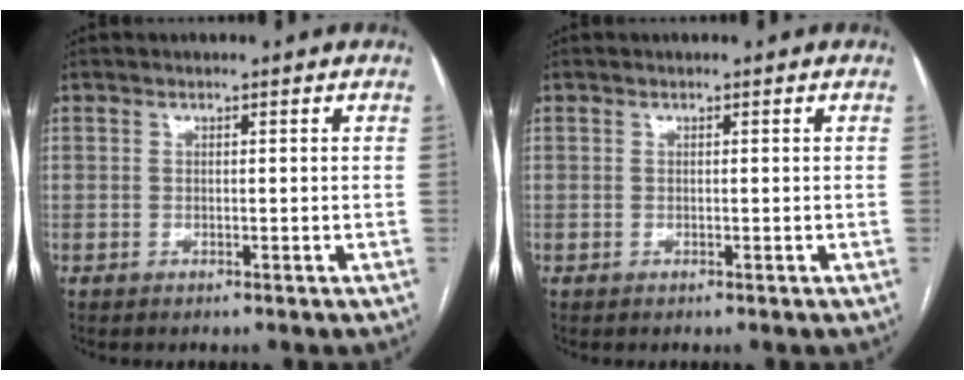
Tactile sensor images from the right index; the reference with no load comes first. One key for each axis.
{"total": 0.0}